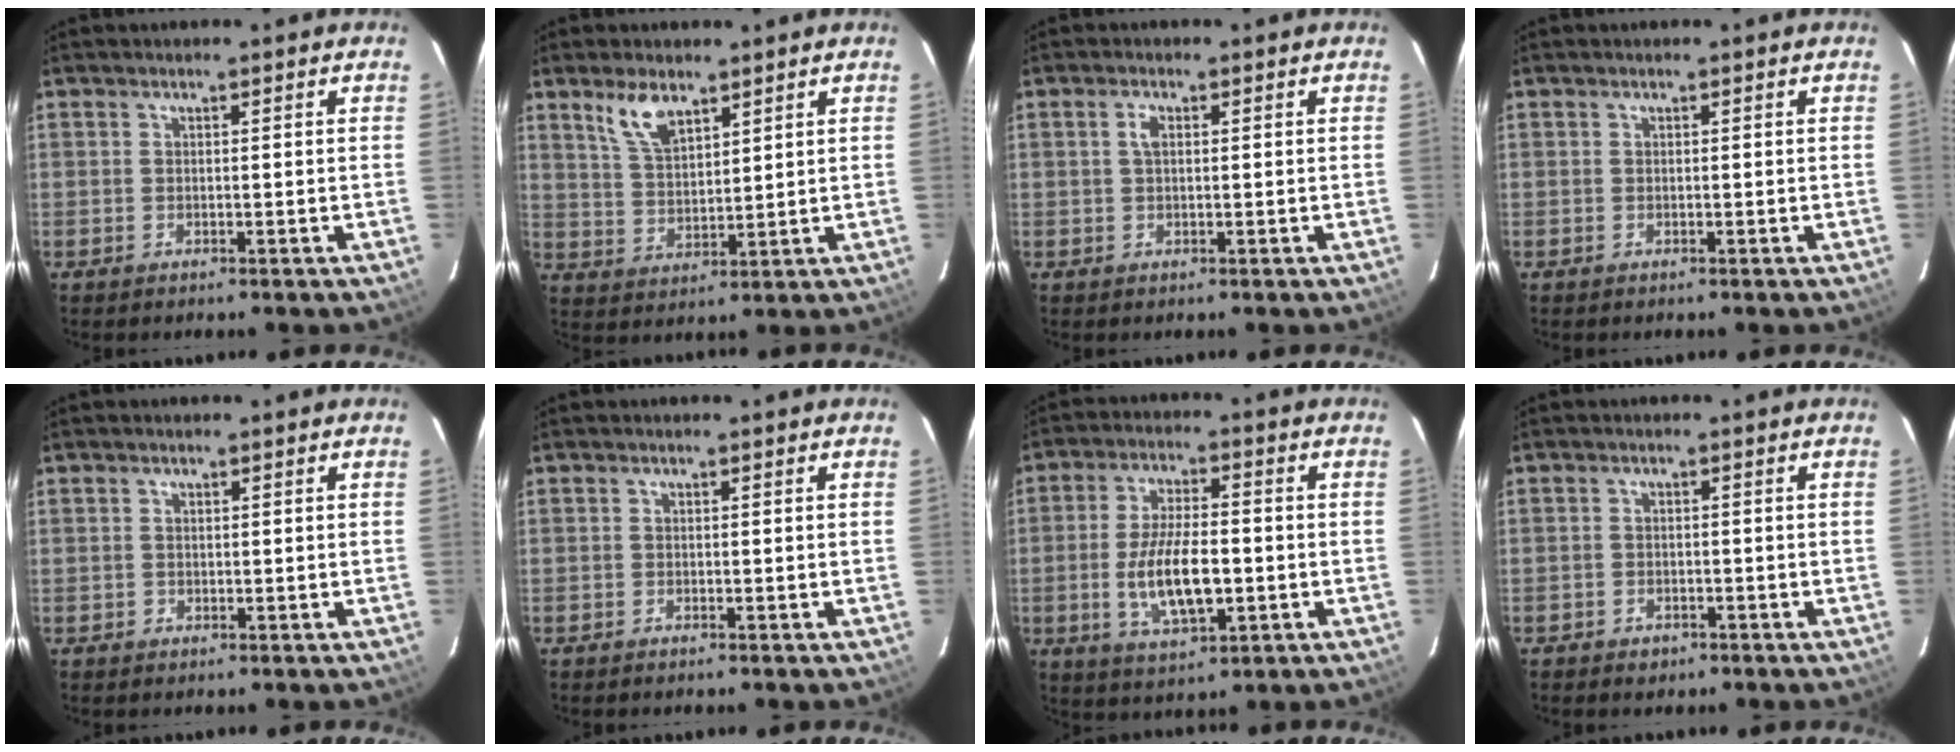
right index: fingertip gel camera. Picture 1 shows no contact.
{"total": 7.1, "force": [4.7, 3.0, 4.4], "torque": [-0.083, 0.006, 0.099]}
{"total": 1.7, "force": [0.4, 0.9, 1.4], "torque": [-0.029, 0.005, 0.006]}
{"total": 0.0}
{"total": 1.0, "force": [-0.1, 1.0, -0.1], "torque": [0.002, 0.003, -0.001]}
{"total": 0.0}
{"total": 10.3, "force": [-2.0, 4.3, 9.2], "torque": [-0.178, -0.008, -0.029]}
{"total": 2.3, "force": [-1.5, 1.7, 0.5], "torque": [-0.015, 0.002, -0.020]}